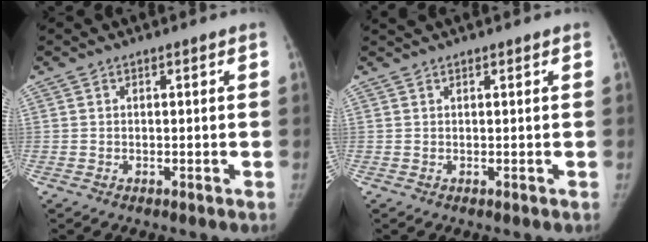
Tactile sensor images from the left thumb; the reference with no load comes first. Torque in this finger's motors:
{"motor_torque": [0.15, -0.08, -0.26, 0.13, 0.05]}